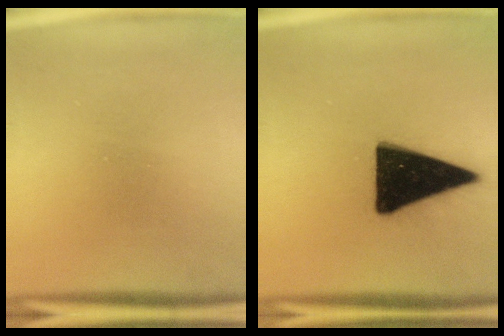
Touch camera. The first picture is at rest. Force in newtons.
{"total": 19.1}